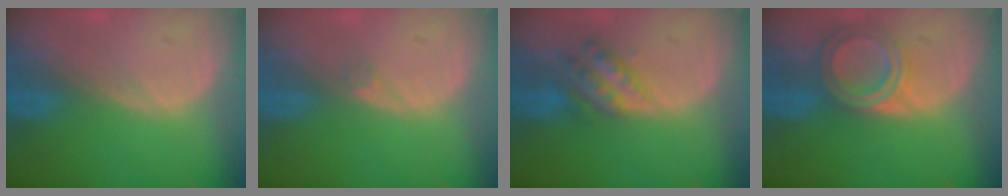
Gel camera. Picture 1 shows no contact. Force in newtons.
{"total": 0.8, "press": 0.7, "slide": 0.4}
{"total": 6.1, "press": 5.4, "slide": 3.0}
{"total": 6.5, "press": 5.8, "slide": 3.0}